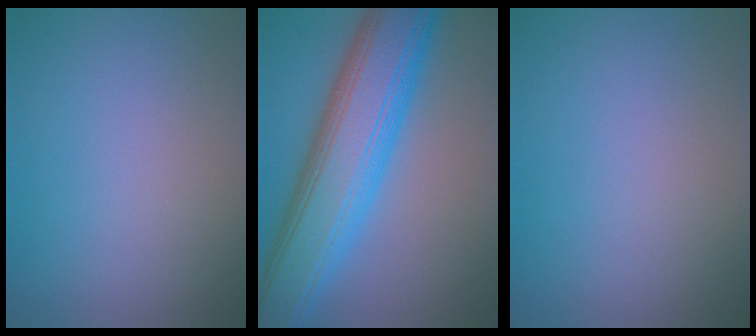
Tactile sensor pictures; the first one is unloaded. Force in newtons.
{"total": 10.7, "press": 10.7, "slide": 0.3}
{"total": 0.0}